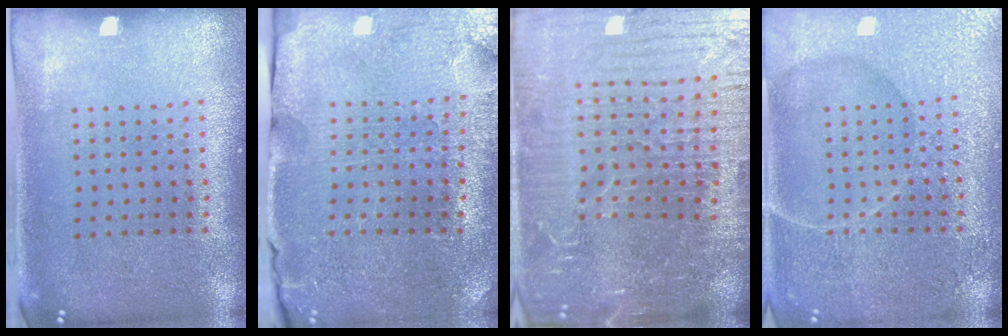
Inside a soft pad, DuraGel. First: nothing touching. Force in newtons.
{"total": 3.6, "press": 3.6, "slide": 0.4}
{"total": 7.0, "press": 6.1, "slide": 3.4}
{"total": 6.2, "press": 6.1, "slide": 0.8}